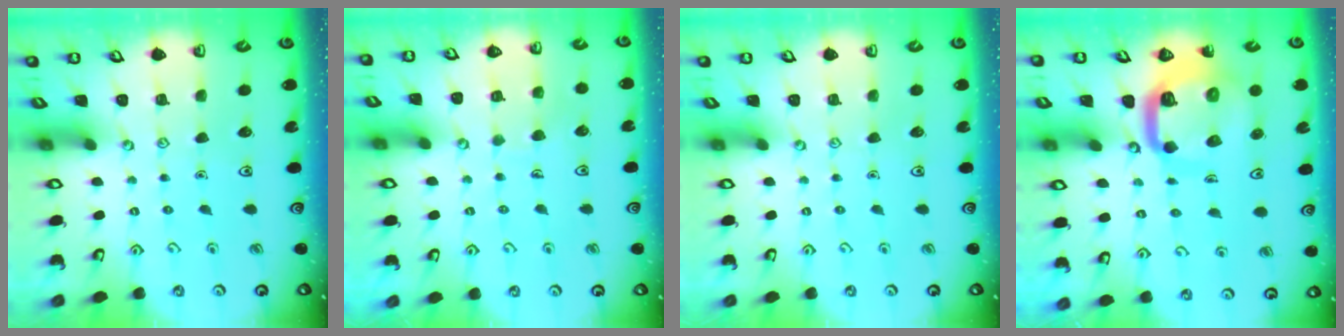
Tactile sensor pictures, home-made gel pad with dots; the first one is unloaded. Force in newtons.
{"total": 4.4, "press": 4.4, "slide": 0.3}
{"total": 0.0}
{"total": 12.8, "press": 12.7, "slide": 1.6}